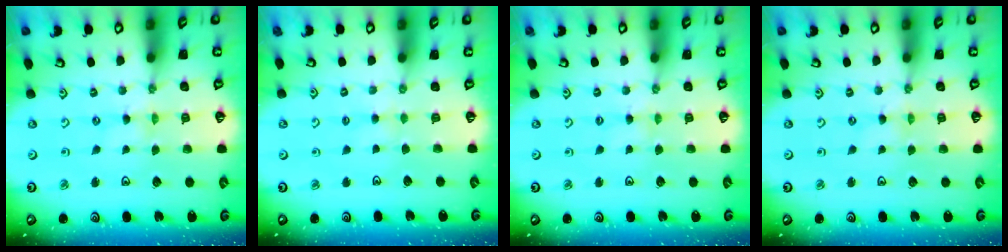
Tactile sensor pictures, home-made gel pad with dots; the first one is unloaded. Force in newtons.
{"total": 2.2, "press": 2.2, "slide": 0.4}
{"total": 1.4, "press": 1.4, "slide": 0.3}
{"total": 0.0}